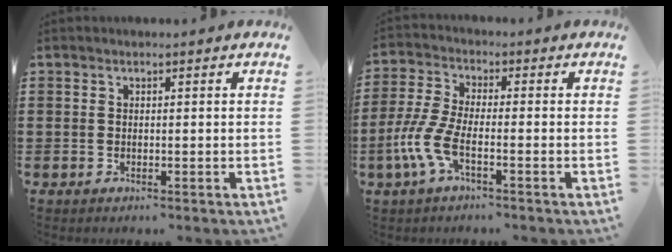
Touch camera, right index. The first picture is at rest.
{"total": 6.5, "force": [-2.9, 2.0, 5.4], "torque": [-0.150, -0.020, -0.064]}